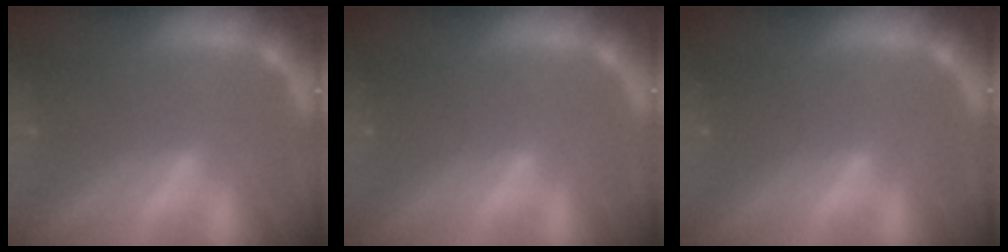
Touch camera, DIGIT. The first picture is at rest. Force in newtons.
{"total": 0.0}
{"total": 0.0}